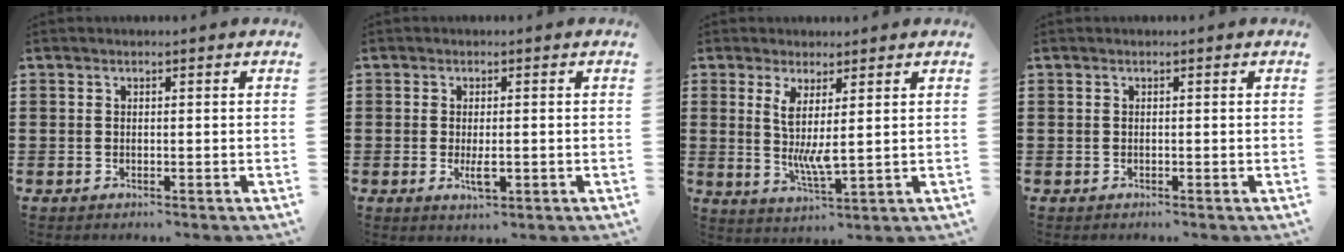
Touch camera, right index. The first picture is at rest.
{"total": 3.0, "force": [-0.6, 0.9, 2.8], "torque": [-0.064, -0.006, -0.015]}
{"total": 4.8, "force": [1.5, 0.7, 4.5], "torque": [-0.090, -0.012, 0.029]}
{"total": 0.0}